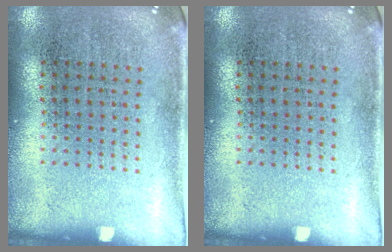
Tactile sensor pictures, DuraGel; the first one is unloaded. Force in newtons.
{"total": 0.0}